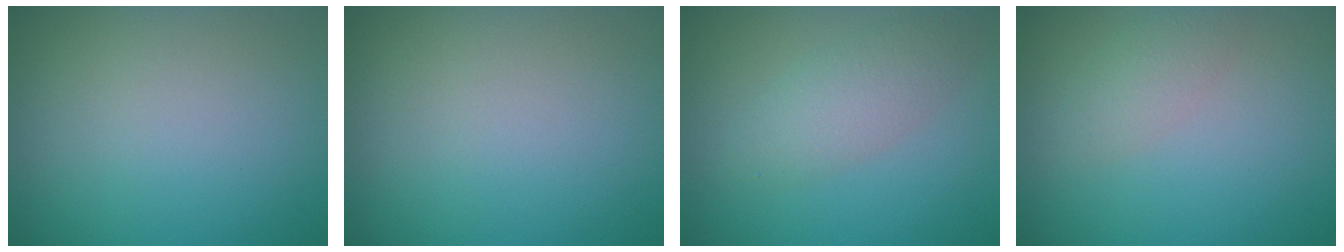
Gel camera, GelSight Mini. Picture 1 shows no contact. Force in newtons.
{"total": 0.0}
{"total": 2.9, "press": 2.9, "slide": 0.1}
{"total": 1.8, "press": 1.8, "slide": 0.1}